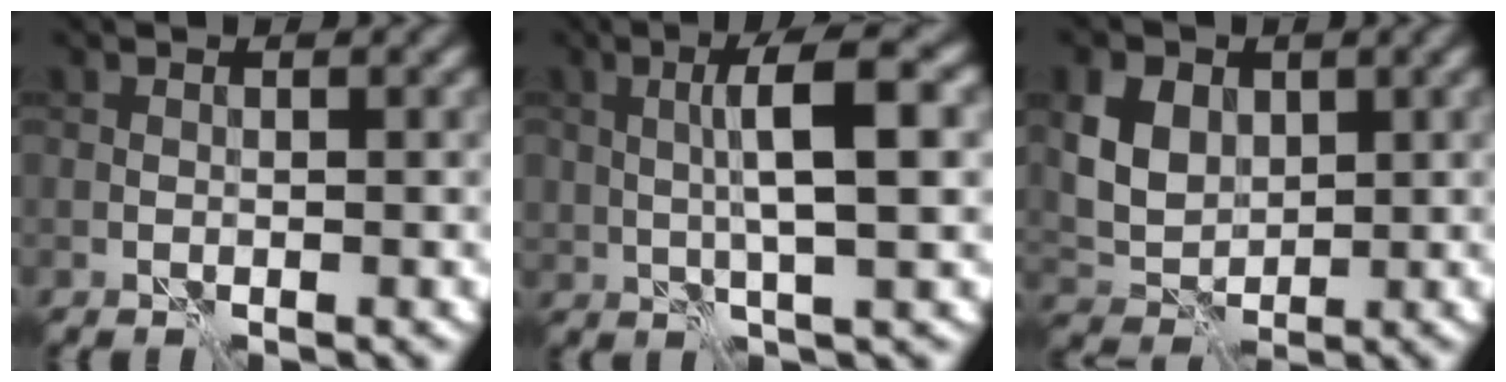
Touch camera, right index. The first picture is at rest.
{"total": 6.0, "force": [1.0, 1.2, 5.8], "torque": [-0.102, 0.011, 0.016]}
{"total": 6.3, "force": [2.1, 4.8, 3.6], "torque": [-0.093, 0.014, 0.033]}